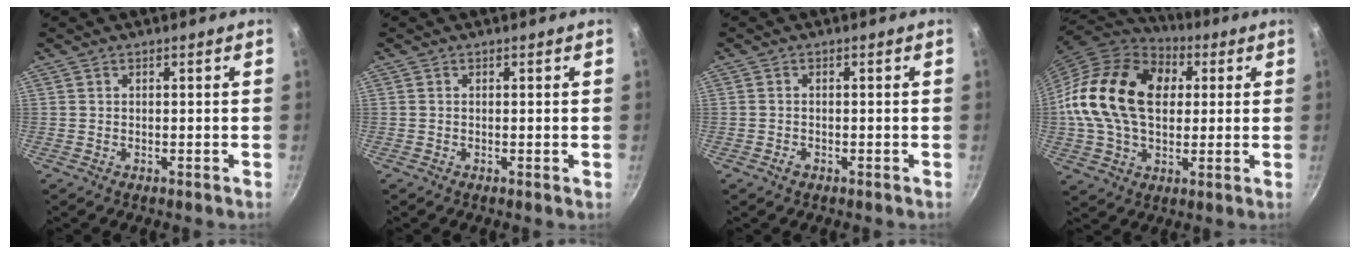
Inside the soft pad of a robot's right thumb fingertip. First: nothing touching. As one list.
[{"total": 0.0}, {"total": 1.2, "force": [-0.7, 0.8, 0.6], "torque": [-0.013, 0.004, -0.014]}, {"total": 22.3, "force": [3.4, 15.4, 15.7], "torque": [-0.264, 0.023, 0.050]}]